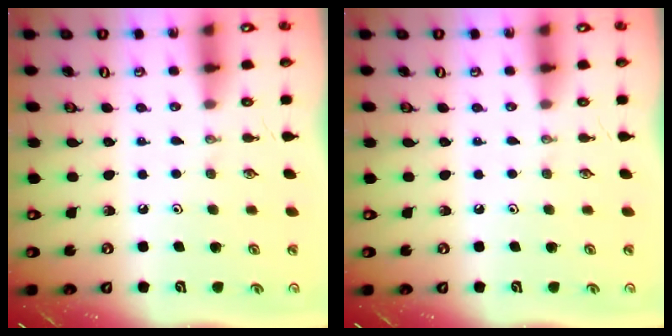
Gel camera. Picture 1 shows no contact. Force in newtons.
{"total": 0.0}